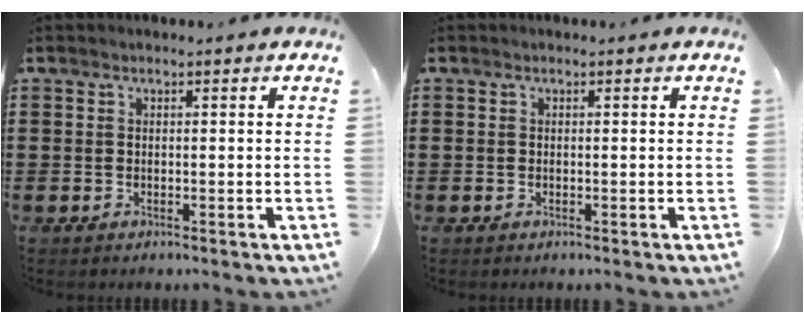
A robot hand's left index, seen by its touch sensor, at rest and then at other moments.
{"total": 0.0}